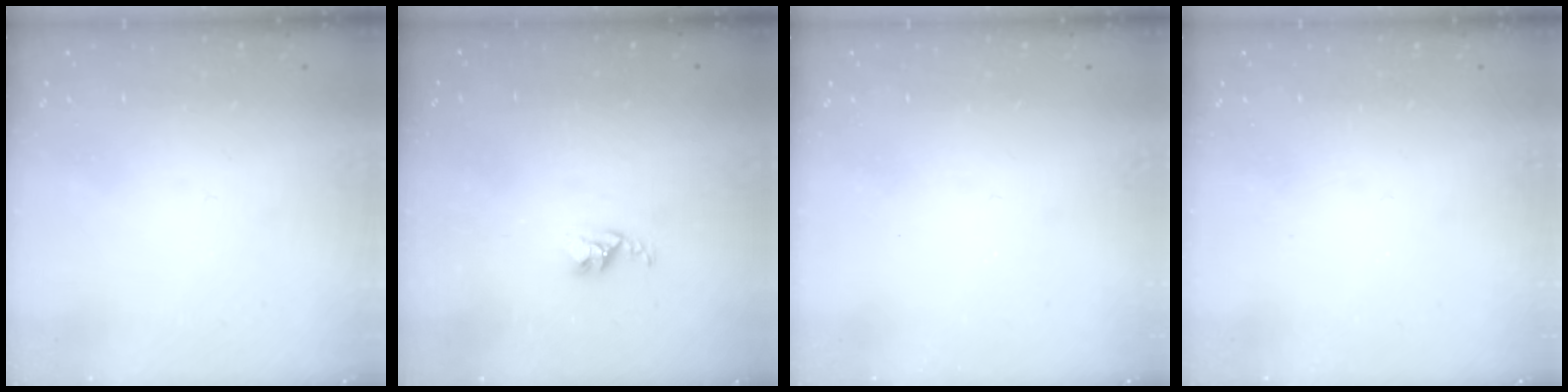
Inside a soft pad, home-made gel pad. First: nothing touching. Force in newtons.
{"total": 2.7, "press": 2.7, "slide": 0.4}
{"total": 0.0}
{"total": 0.0}